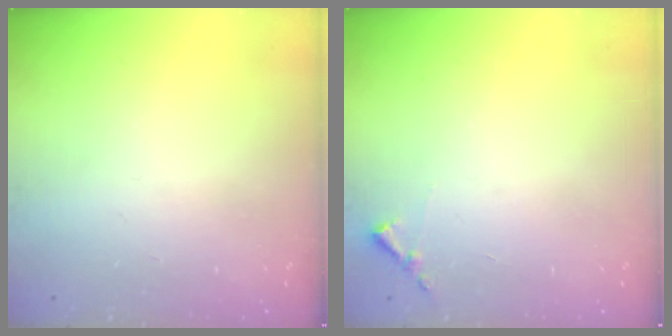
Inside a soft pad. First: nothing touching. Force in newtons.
{"total": 5.8, "press": 5.8, "slide": 0.4}